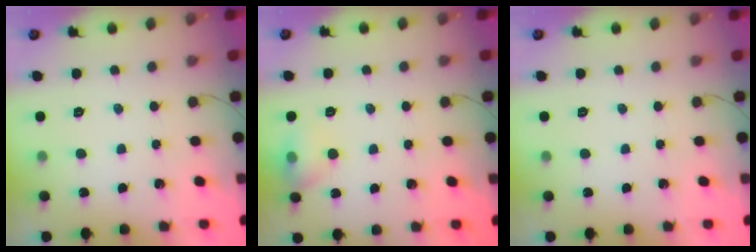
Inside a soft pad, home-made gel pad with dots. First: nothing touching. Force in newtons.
{"total": 7.2, "press": 7.0, "slide": 1.8}
{"total": 0.0}